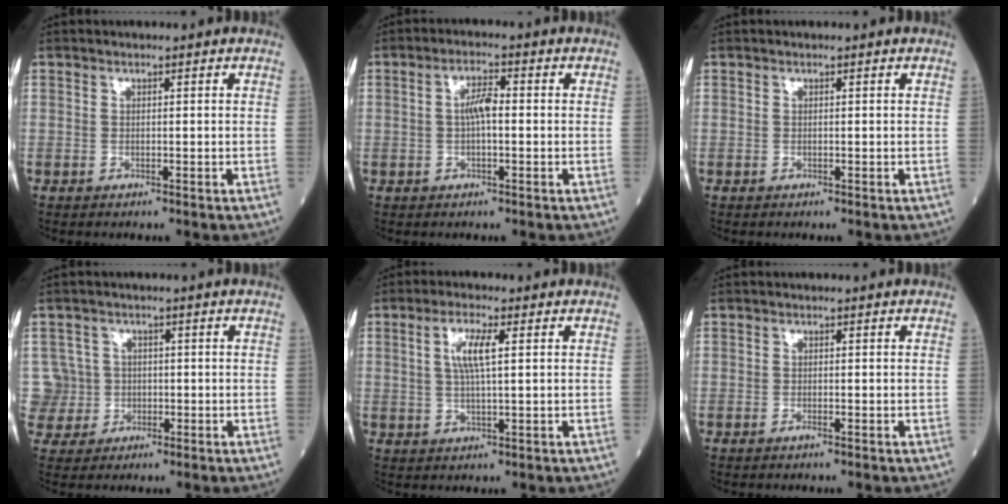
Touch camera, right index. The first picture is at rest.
{"total": 3.6, "force": [0.0, 1.0, 3.5], "torque": [-0.067, 0.011, -0.002]}
{"total": 0.0}
{"total": 5.4, "force": [0.0, 5.4, -0.6], "torque": [0.020, 0.018, 0.002]}
{"total": 4.9, "force": [1.3, 0.7, 4.7], "torque": [-0.096, 0.005, 0.027]}
{"total": 0.7, "force": [-0.3, 0.5, 0.4], "torque": [-0.004, -0.001, -0.003]}